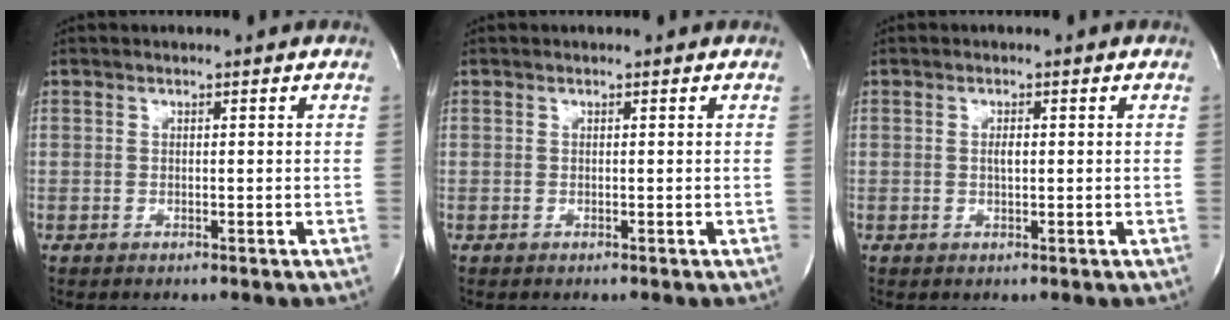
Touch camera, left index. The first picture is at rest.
{"total": 0.0}
{"total": 1.2, "force": [0.1, 0.4, 1.2], "torque": [-0.021, -0.001, 0.000]}